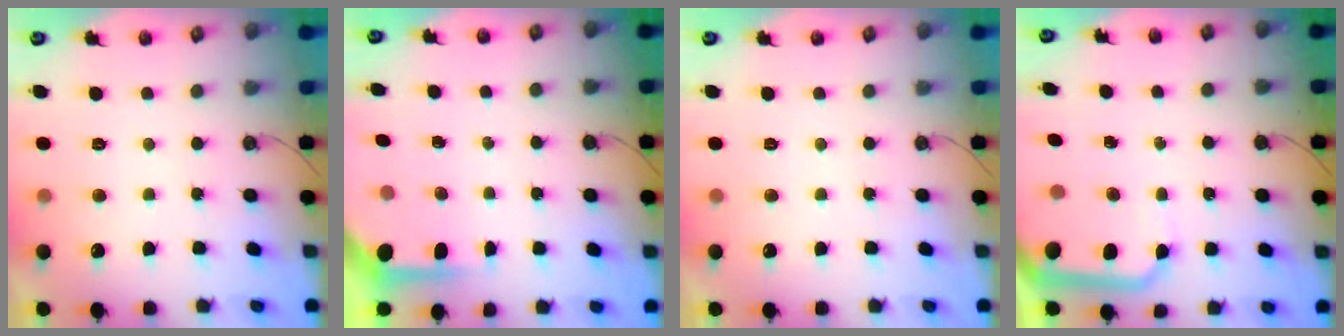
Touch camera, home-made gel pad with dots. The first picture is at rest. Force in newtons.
{"total": 4.0, "press": 4.0, "slide": 0.3}
{"total": 0.0}
{"total": 10.3, "press": 10.2, "slide": 1.1}